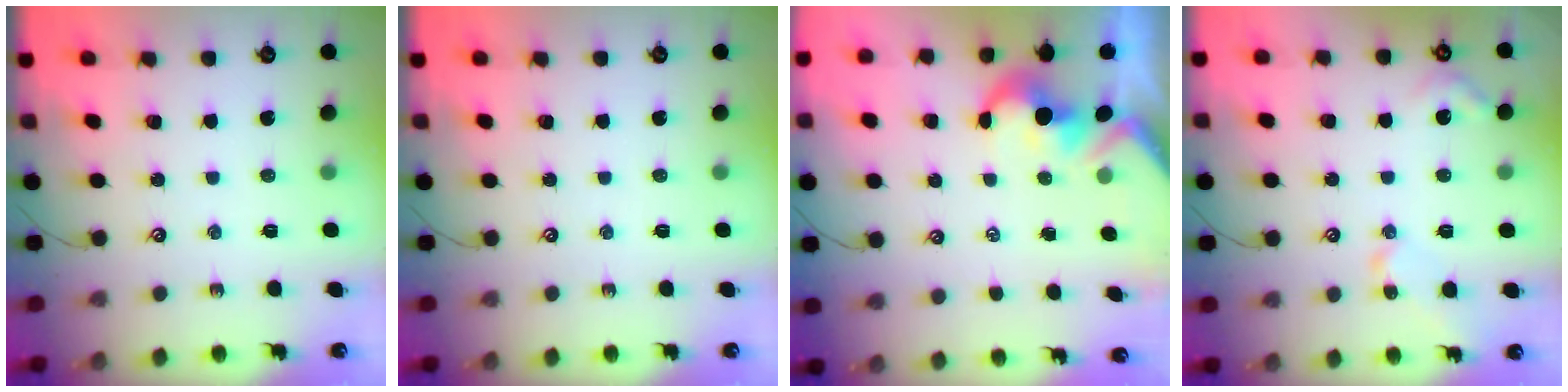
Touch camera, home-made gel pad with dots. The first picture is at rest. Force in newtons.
{"total": 0.0}
{"total": 1.7, "press": 1.4, "slide": 1.0}
{"total": 5.2, "press": 5.2, "slide": 0.4}